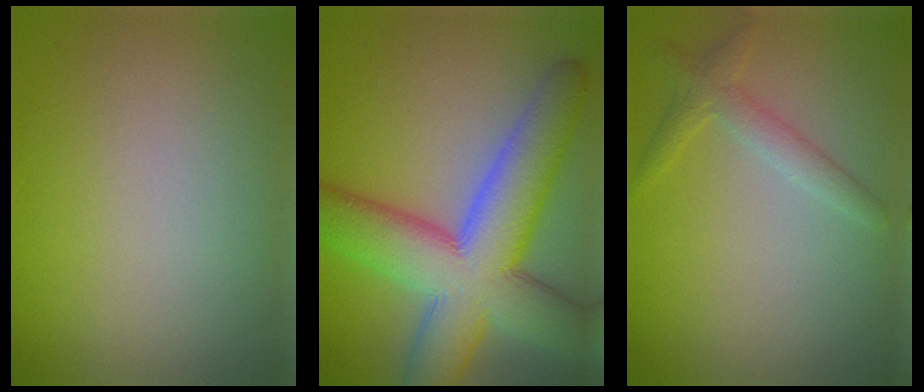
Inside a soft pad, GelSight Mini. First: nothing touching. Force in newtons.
{"total": 11.9, "press": 11.9, "slide": 0.4}
{"total": 1.9, "press": 1.9, "slide": 0.1}